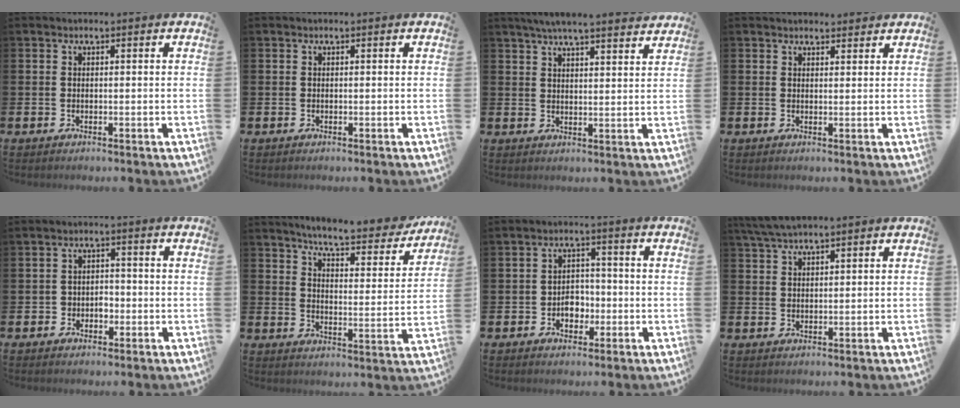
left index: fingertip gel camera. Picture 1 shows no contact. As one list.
[{"total": 0.0}, {"total": 5.7, "force": [5.4, 0.0, 1.7], "torque": [-0.046, -0.022, 0.096]}, {"total": 2.3, "force": [2.2, 0.7, 0.0], "torque": [0.003, -0.009, 0.040]}, {"total": 2.1, "force": [-0.8, 1.8, 0.8], "torque": [-0.011, 0.002, -0.021]}, {"total": 6.1, "force": [5.8, 0.5, 1.8], "torque": [-0.058, -0.045, 0.094]}, {"total": 3.2, "force": [-1.2, 2.5, 1.5], "torque": [-0.018, 0.000, -0.031]}, {"total": 3.5, "force": [3.2, 0.4, 1.5], "torque": [-0.042, -0.003, 0.061]}]